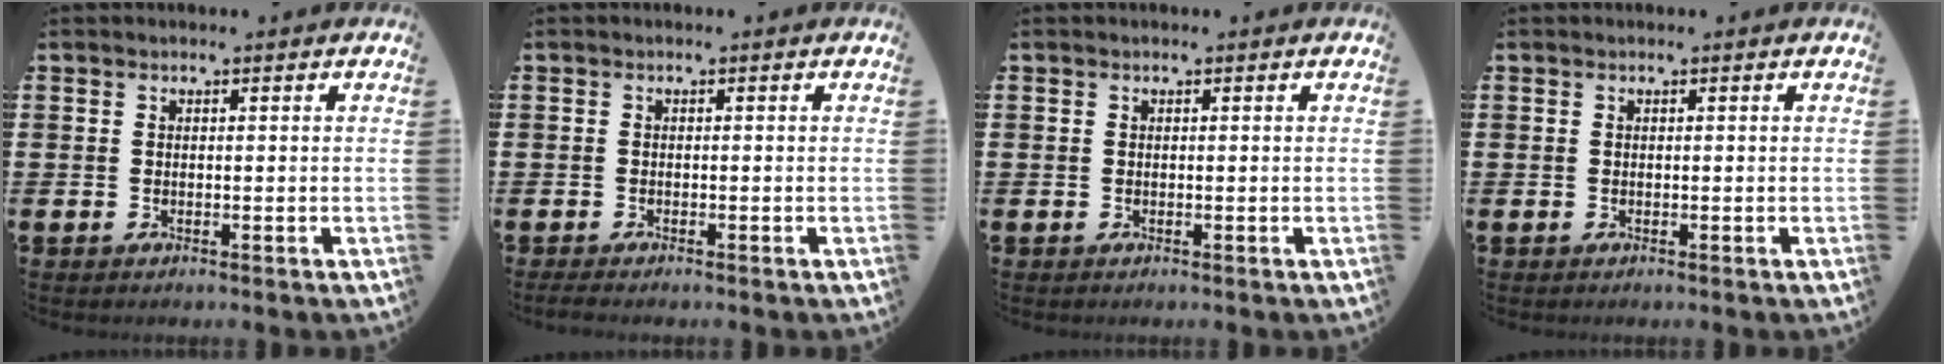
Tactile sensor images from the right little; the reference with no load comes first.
{"total": 0.7, "force": [-0.5, 0.1, 0.5], "torque": [-0.010, -0.002, -0.010]}
{"total": 0.0}
{"total": 0.0}